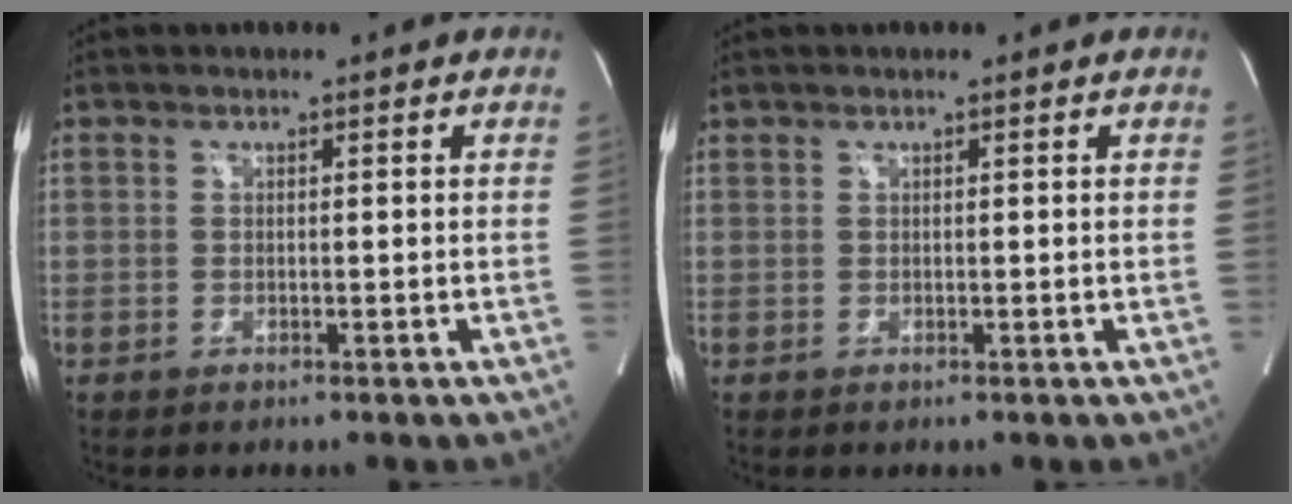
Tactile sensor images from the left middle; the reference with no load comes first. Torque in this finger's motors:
{"motor_torque": [-0.02, -0.43, 0.13, 0.09]}